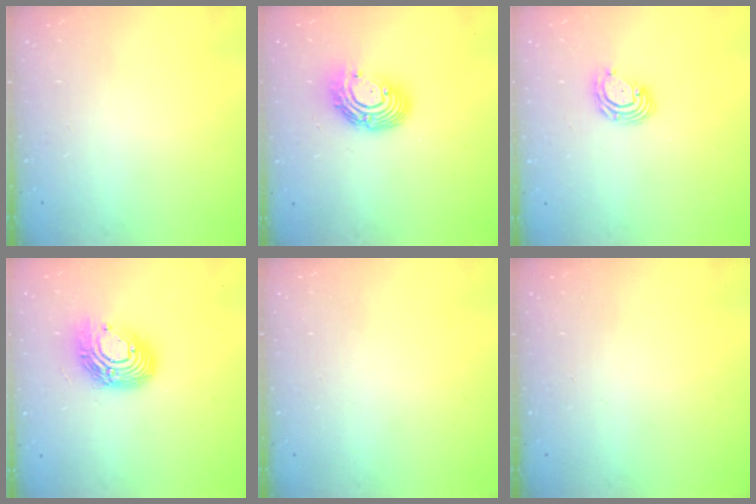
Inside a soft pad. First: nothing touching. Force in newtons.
{"total": 11.9, "press": 11.8, "slide": 1.3}
{"total": 5.7, "press": 5.7, "slide": 0.9}
{"total": 14.9, "press": 14.9, "slide": 1.3}
{"total": 0.0}
{"total": 0.0}